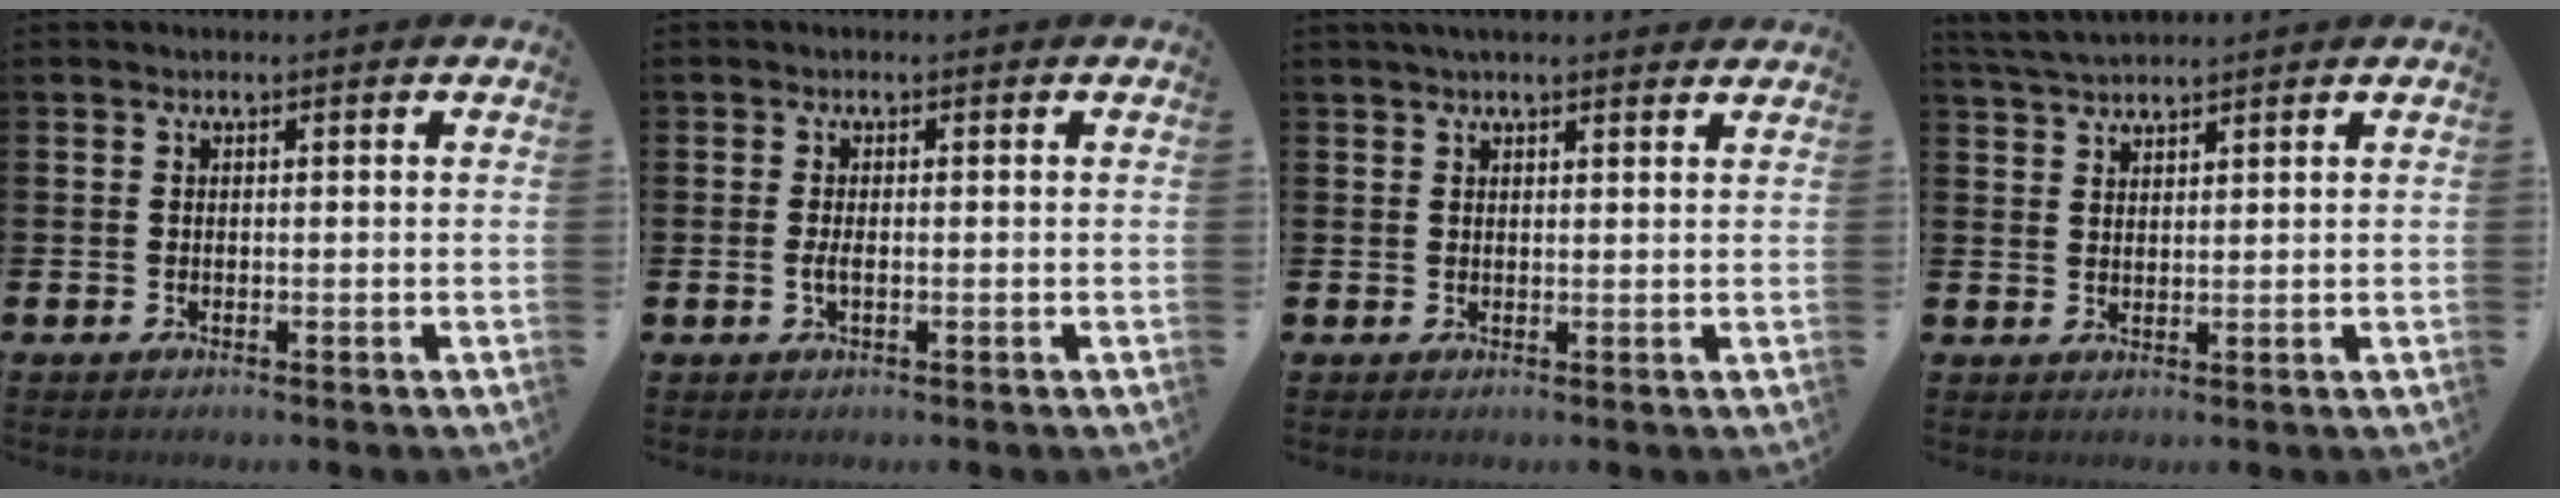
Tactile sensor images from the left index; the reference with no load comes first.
{"total": 1.4, "force": [-0.3, 0.5, 1.3], "torque": [-0.025, 0.001, -0.005]}
{"total": 2.3, "force": [2.2, 0.4, 0.8], "torque": [-0.015, -0.003, 0.038]}
{"total": 3.5, "force": [3.4, 0.4, 0.7], "torque": [-0.028, -0.008, 0.066]}